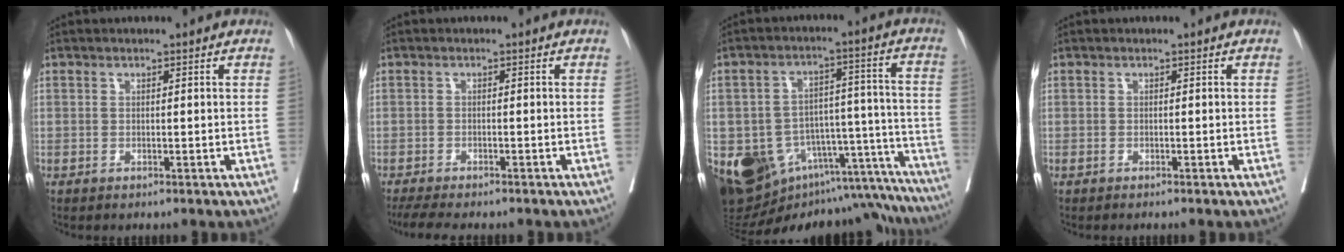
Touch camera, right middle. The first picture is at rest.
{"total": 7.4, "force": [-6.3, 1.2, 3.7], "torque": [-0.052, -0.009, -0.095]}
{"total": 20.9, "force": [-14.8, 11.0, 9.9], "torque": [-0.124, 0.060, -0.192]}
{"total": 0.6, "force": [-0.4, 0.2, 0.4], "torque": [-0.012, -0.002, -0.006]}